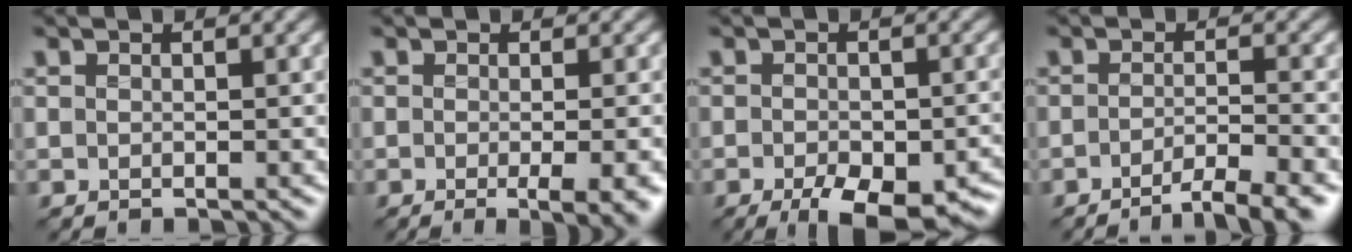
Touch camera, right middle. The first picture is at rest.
{"total": 5.2, "force": [-1.4, 1.7, 4.7], "torque": [-0.049, -0.012, -0.010]}
{"total": 7.9, "force": [-4.2, 3.5, 5.7], "torque": [-0.078, -0.019, -0.048]}
{"total": 4.5, "force": [-2.9, 0.9, 3.4], "torque": [-0.042, 0.003, -0.050]}